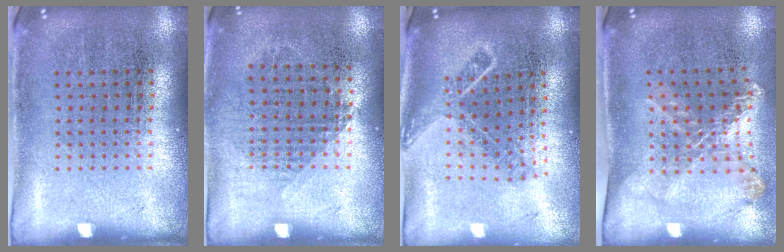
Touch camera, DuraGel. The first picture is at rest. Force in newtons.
{"total": 0.9, "press": 0.8, "slide": 0.3}
{"total": 1.7, "press": 1.2, "slide": 1.2}
{"total": 1.5, "press": 1.3, "slide": 0.8}